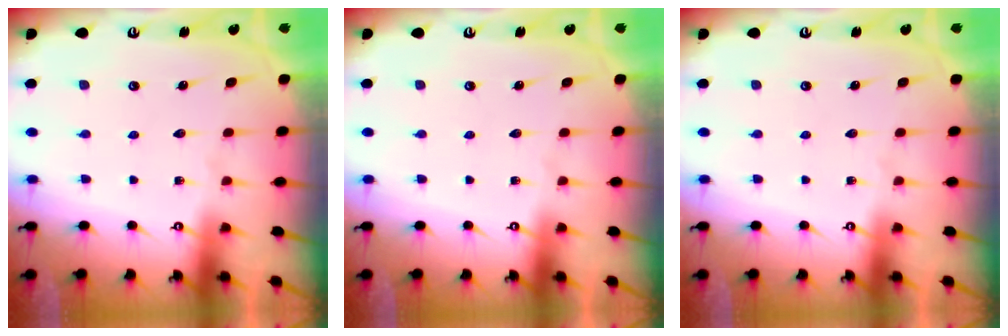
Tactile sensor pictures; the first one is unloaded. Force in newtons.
{"total": 0.0}
{"total": 0.0}